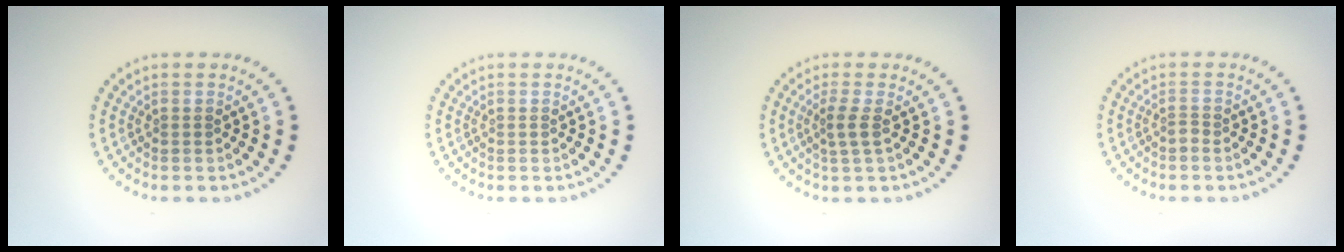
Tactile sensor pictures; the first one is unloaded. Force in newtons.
{"total": 0.0}
{"total": 1.6, "press": 1.2, "slide": 1.0}
{"total": 0.8, "press": 0.5, "slide": 0.7}